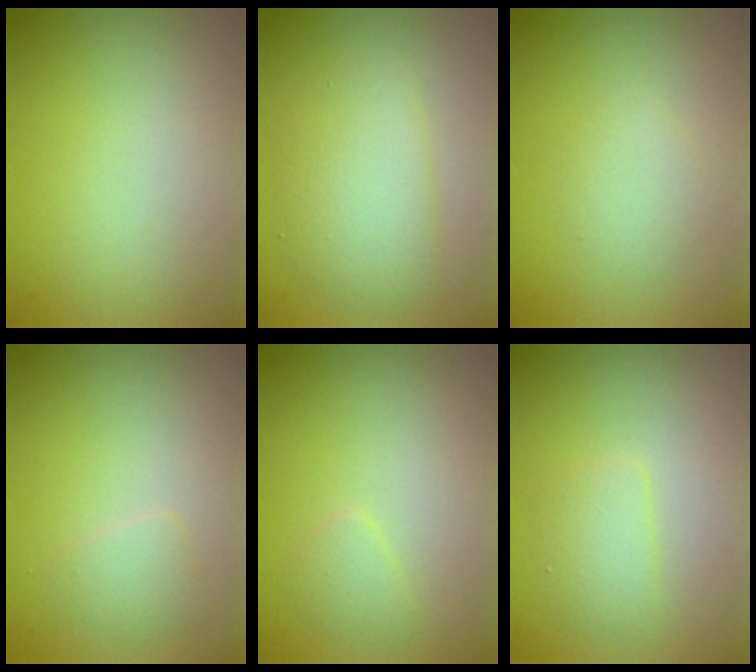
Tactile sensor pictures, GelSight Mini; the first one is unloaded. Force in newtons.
{"total": 4.1, "press": 4.0, "slide": 0.1}
{"total": 1.7, "press": 1.7, "slide": 0.0}
{"total": 1.3, "press": 1.3, "slide": 0.1}
{"total": 1.1, "press": 1.1, "slide": 0.1}
{"total": 1.9, "press": 1.9, "slide": 0.2}